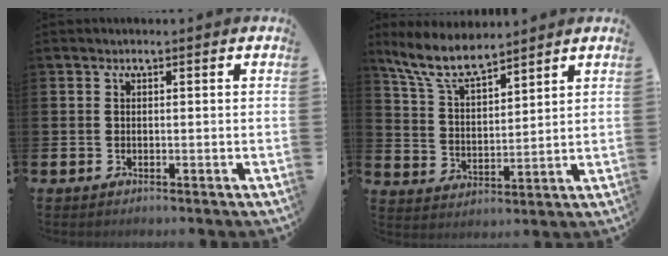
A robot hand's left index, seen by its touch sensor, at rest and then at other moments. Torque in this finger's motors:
{"motor_torque": [0.08, -0.15, 0.60, 0.21]}